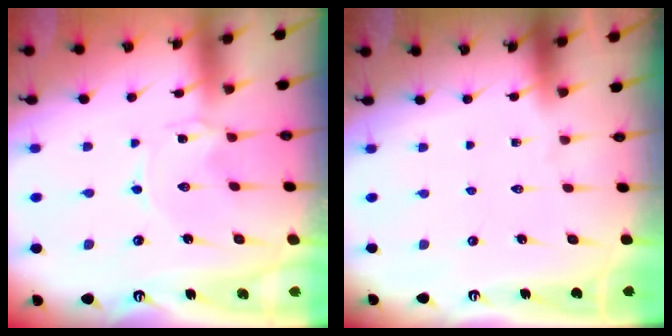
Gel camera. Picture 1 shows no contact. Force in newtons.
{"total": 0.0}